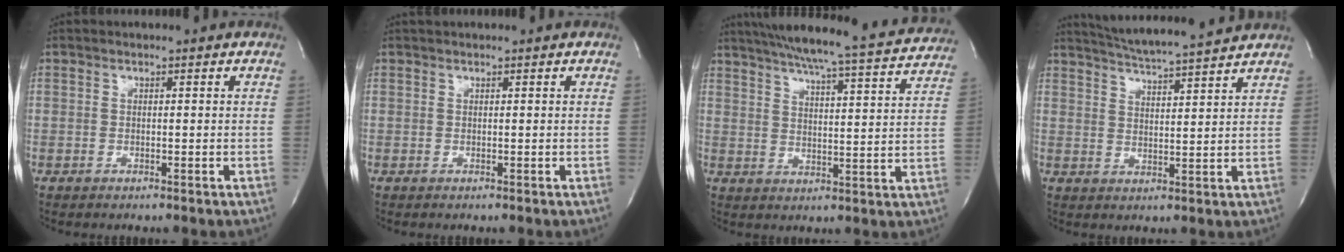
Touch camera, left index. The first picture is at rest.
{"total": 0.7, "force": [0.6, 0.0, 0.2], "torque": [-0.005, 0.014, 0.015]}
{"total": 23.1, "force": [21.3, 0.8, 9.1], "torque": [-0.151, -0.033, 0.270]}
{"total": 11.8, "force": [10.9, -0.6, 4.4], "torque": [-0.082, 0.005, 0.161]}